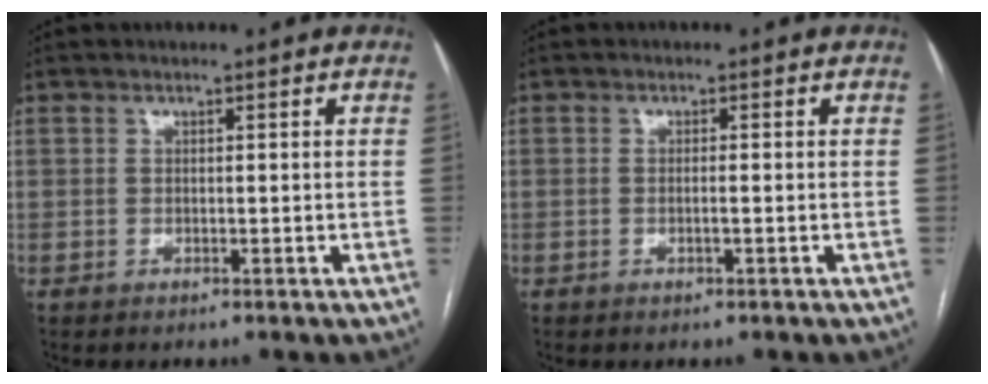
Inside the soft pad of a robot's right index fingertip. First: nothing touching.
{"total": 0.9, "force": [-0.1, 0.0, 0.9], "torque": [-0.015, 0.000, 0.001]}